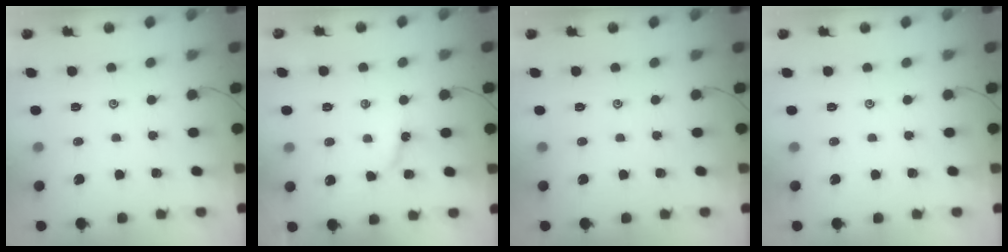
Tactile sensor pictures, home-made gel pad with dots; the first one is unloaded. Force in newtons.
{"total": 5.3, "press": 5.3, "slide": 0.5}
{"total": 0.0}
{"total": 0.0}